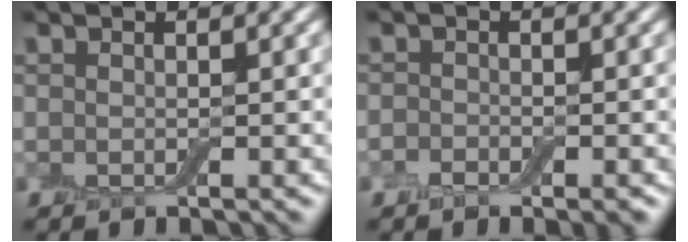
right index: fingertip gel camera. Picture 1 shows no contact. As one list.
[{"total": 1.7, "force": [-1.0, 0.8, 1.0], "torque": [-0.014, -0.002, -0.020]}]